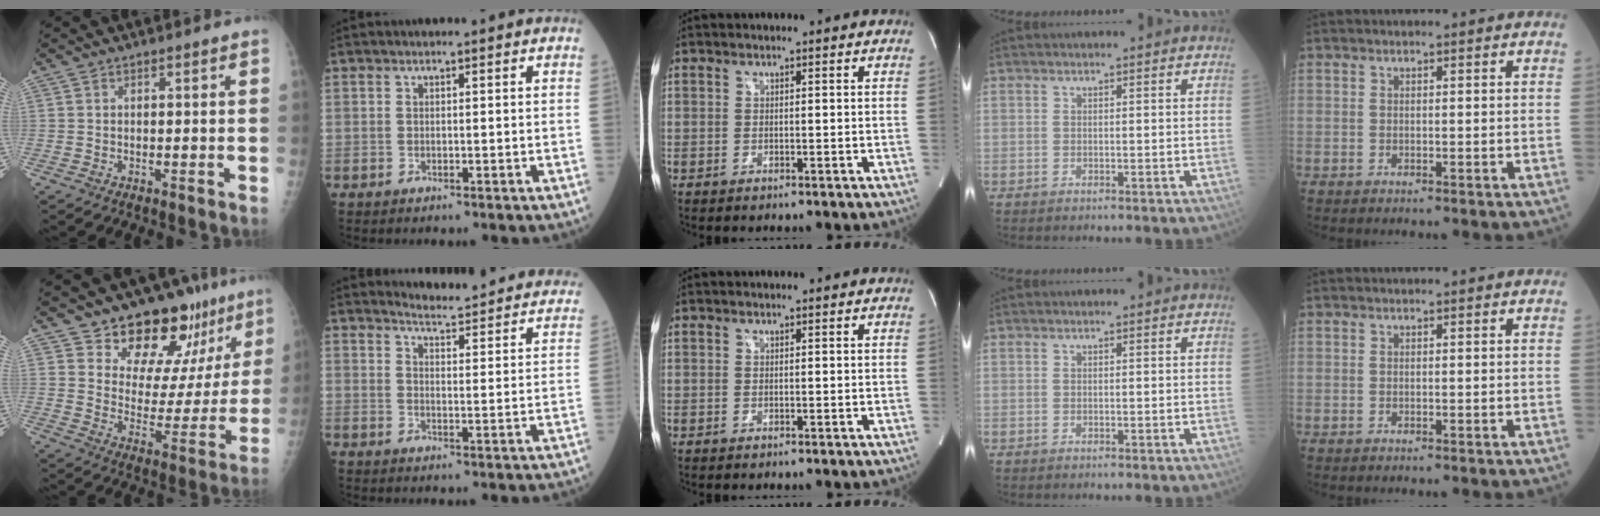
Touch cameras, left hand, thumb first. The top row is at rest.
{"thumb": {"total": 18.0, "force": [12.4, 9.6, 8.8], "torque": [-0.060, -0.074, 0.178]}, "index": {"total": 16.9, "force": [16.4, 2.6, 3.4], "torque": [-0.028, -0.060, 0.177]}}